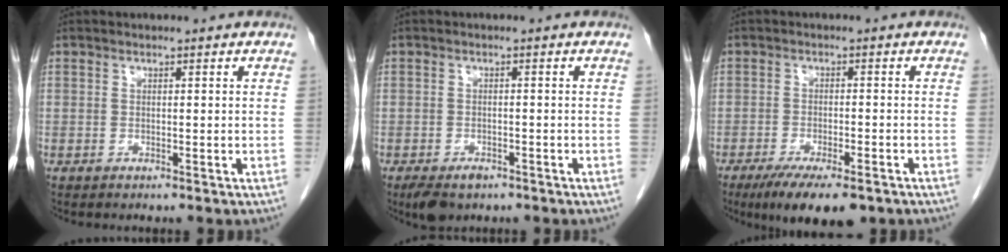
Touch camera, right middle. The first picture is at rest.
{"total": 4.2, "force": [-2.9, 2.0, 2.2], "torque": [-0.041, -0.006, -0.041]}
{"total": 10.1, "force": [-7.1, 2.6, 6.7], "torque": [-0.100, -0.018, -0.106]}